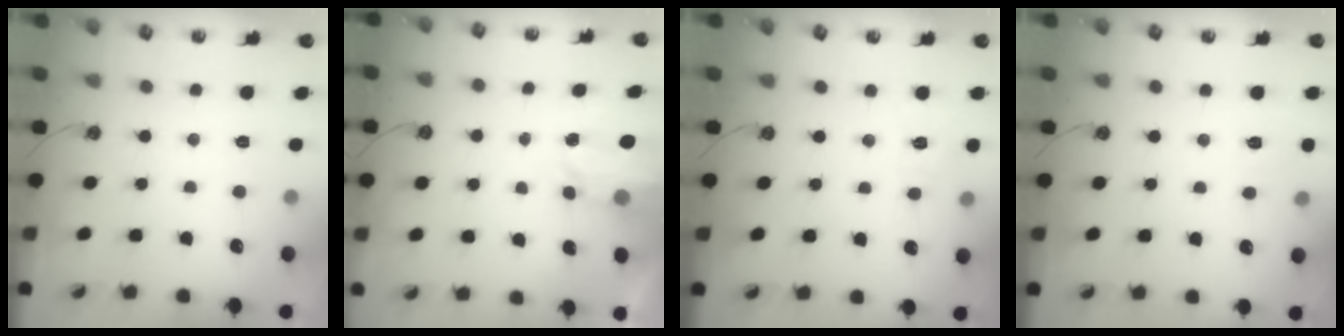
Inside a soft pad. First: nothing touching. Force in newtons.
{"total": 2.7, "press": 2.6, "slide": 0.4}
{"total": 7.1, "press": 7.1, "slide": 0.6}
{"total": 5.3, "press": 5.3, "slide": 0.6}